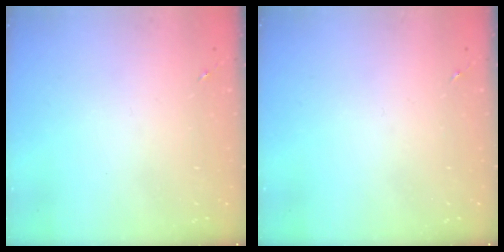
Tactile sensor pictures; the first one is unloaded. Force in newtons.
{"total": 0.0}